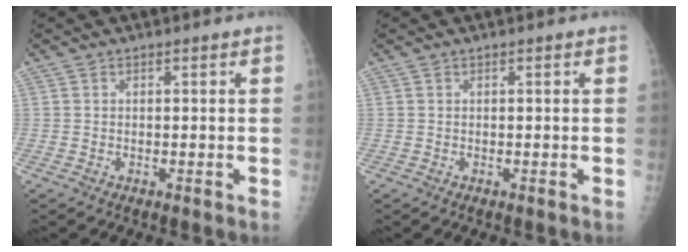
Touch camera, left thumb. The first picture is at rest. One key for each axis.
{"total": 0.0}